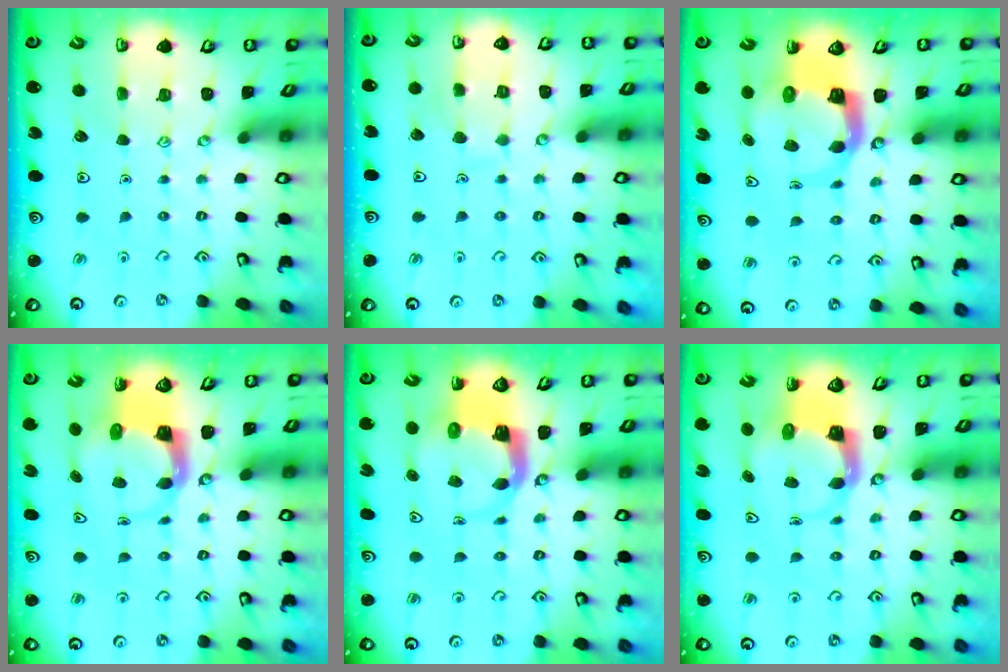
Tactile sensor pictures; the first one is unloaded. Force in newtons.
{"total": 5.2, "press": 5.1, "slide": 0.6}
{"total": 6.8, "press": 6.7, "slide": 1.0}
{"total": 3.6, "press": 3.6, "slide": 0.5}
{"total": 4.4, "press": 4.3, "slide": 0.8}
{"total": 3.6, "press": 3.6, "slide": 0.5}